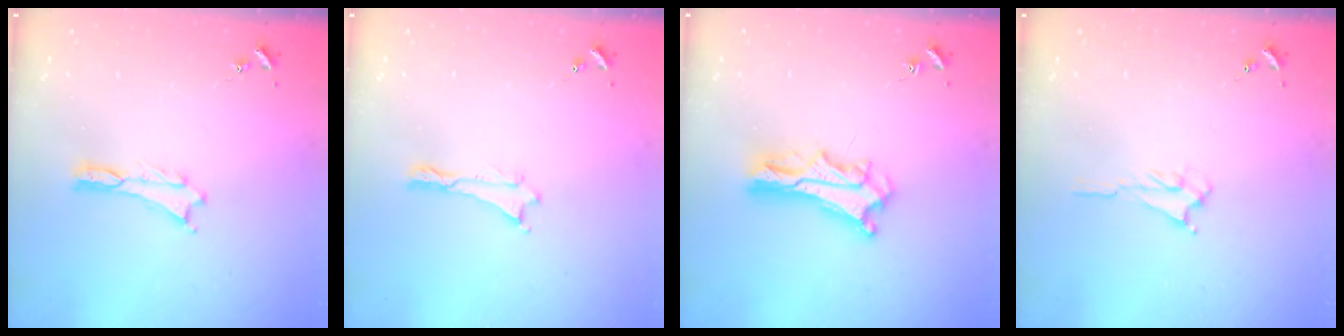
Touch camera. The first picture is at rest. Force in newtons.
{"total": 0.0}
{"total": 6.8, "press": 6.8, "slide": 0.6}
{"total": 1.6, "press": 1.5, "slide": 0.4}